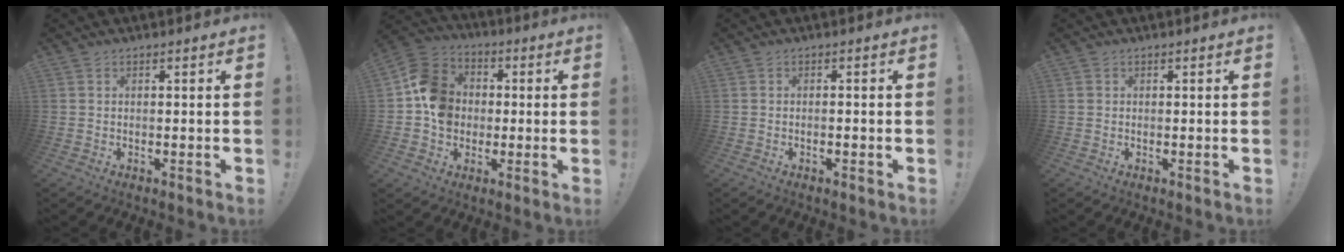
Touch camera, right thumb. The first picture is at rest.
{"total": 13.6, "force": [-0.9, 11.6, 6.9], "torque": [-0.096, 0.023, -0.008]}
{"total": 1.3, "force": [-0.9, 0.1, 0.9], "torque": [-0.019, 0.003, -0.016]}
{"total": 0.5, "force": [0.2, 0.5, 0.1], "torque": [-0.004, 0.003, 0.004]}